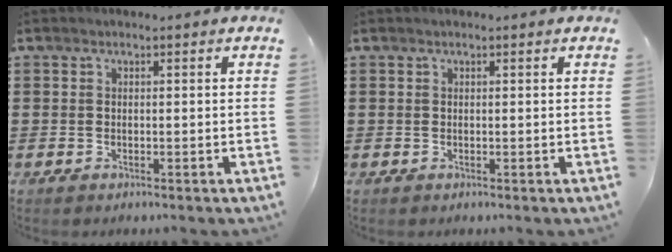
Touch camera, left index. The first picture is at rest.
{"total": 0.0}